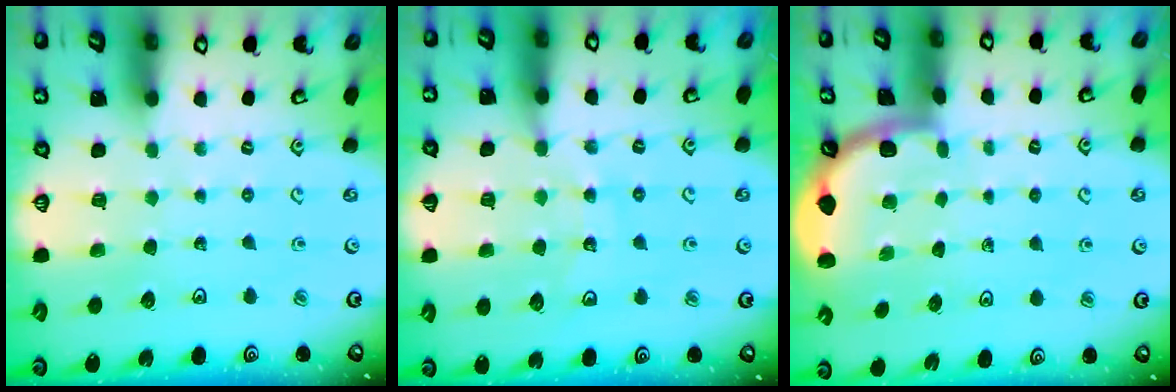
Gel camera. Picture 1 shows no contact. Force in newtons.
{"total": 12.9, "press": 12.6, "slide": 2.8}
{"total": 1.9, "press": 1.9, "slide": 0.0}